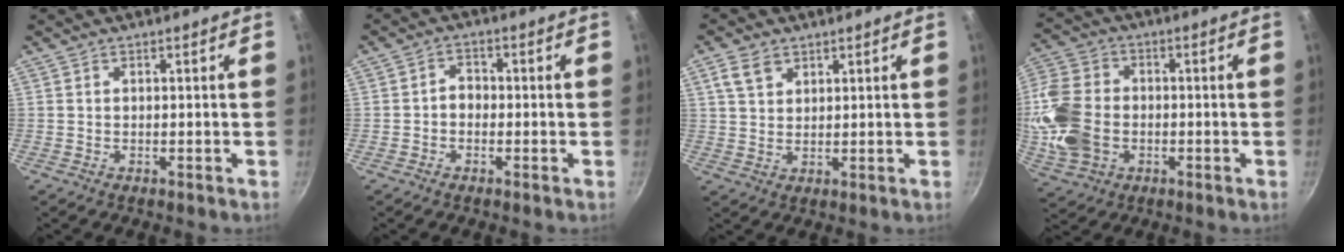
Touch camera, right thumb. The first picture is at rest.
{"total": 2.7, "force": [-0.7, 2.1, 1.5], "torque": [-0.010, 0.013, -0.015]}
{"total": 5.0, "force": [2.7, 3.3, 2.6], "torque": [-0.035, -0.005, 0.055]}
{"total": 14.9, "force": [-2.0, 11.3, 9.5], "torque": [-0.191, 0.015, -0.042]}